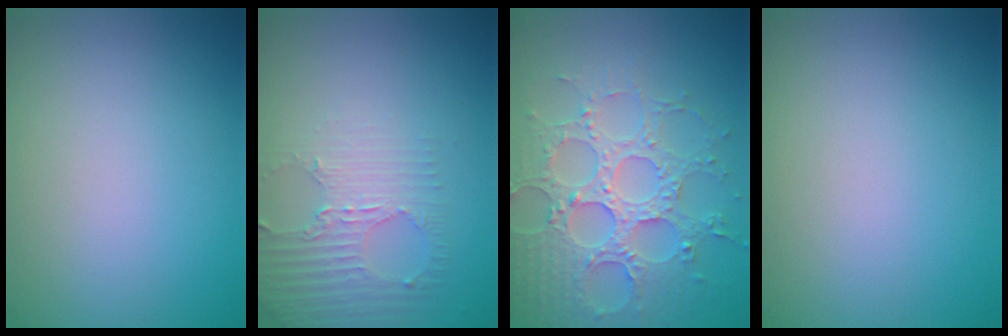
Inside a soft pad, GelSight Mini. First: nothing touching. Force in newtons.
{"total": 2.9, "press": 2.3, "slide": 1.8}
{"total": 5.8, "press": 5.2, "slide": 2.5}
{"total": 0.0}